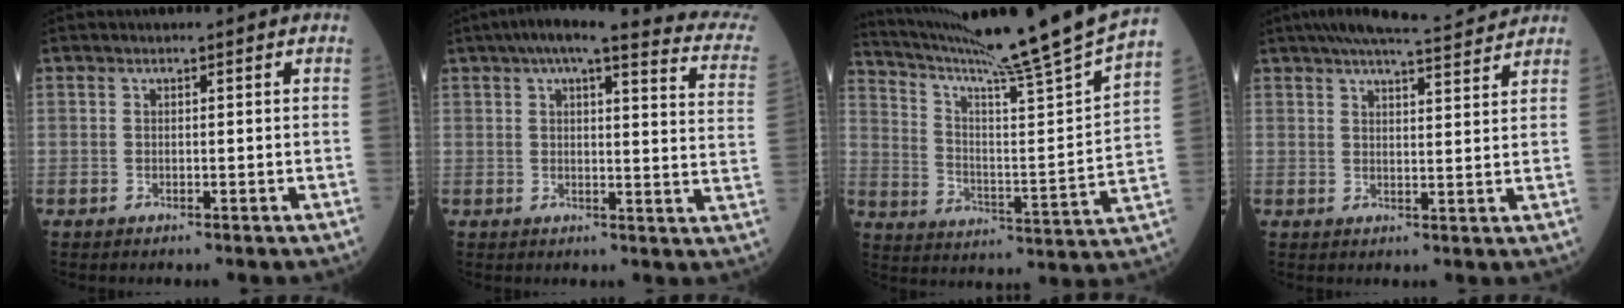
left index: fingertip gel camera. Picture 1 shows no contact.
{"total": 21.0, "force": [17.8, 2.0, 10.9], "torque": [-0.139, -0.016, 0.197]}
{"total": 23.3, "force": [20.2, -3.2, 11.3], "torque": [-0.195, -0.064, 0.294]}
{"total": 10.9, "force": [10.1, 0.0, 4.0], "torque": [-0.060, 0.015, 0.137]}